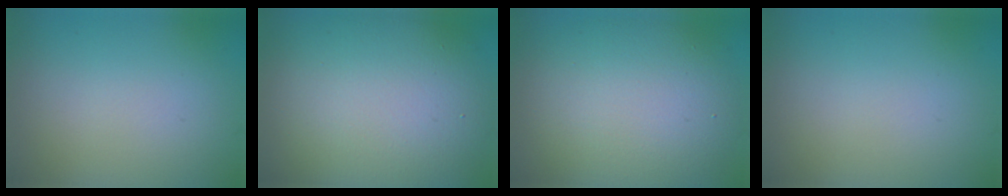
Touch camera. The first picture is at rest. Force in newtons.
{"total": 13.4, "press": 13.3, "slide": 0.8}
{"total": 10.1, "press": 10.1, "slide": 0.8}
{"total": 0.0}